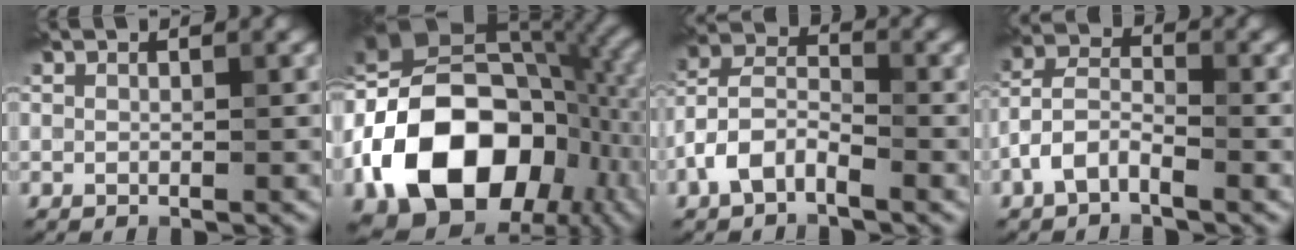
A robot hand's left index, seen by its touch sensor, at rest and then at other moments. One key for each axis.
{"total": 19.3, "fx": -5.0, "fy": 13.7, "fz": 12.6, "tx": -0.250, "ty": 0.003, "tz": -0.095}
{"total": 4.4, "fx": -2.6, "fy": 2.2, "fz": 2.8, "tx": -0.063, "ty": 0.013, "tz": -0.059}
{"total": 3.6, "fx": -2.2, "fy": 1.7, "fz": 2.4, "tx": -0.052, "ty": 0.013, "tz": -0.055}